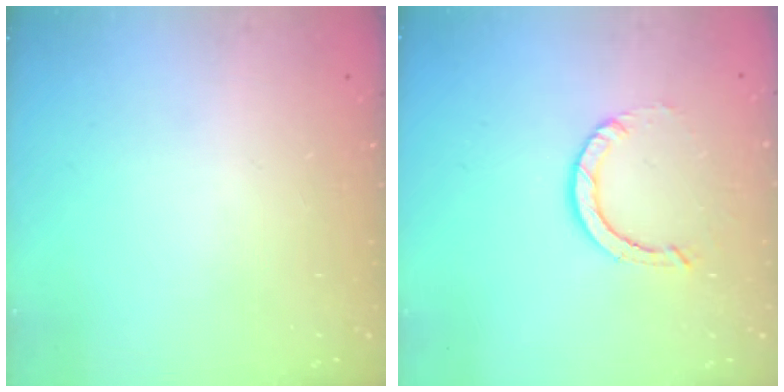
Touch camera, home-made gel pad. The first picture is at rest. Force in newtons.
{"total": 3.9, "press": 3.8, "slide": 0.4}